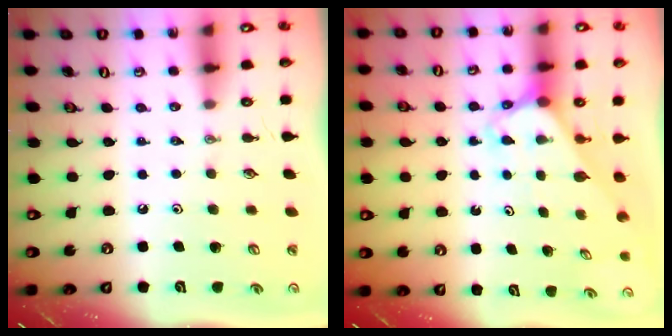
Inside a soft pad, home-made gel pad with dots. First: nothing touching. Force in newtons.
{"total": 2.7, "press": 2.7, "slide": 0.2}